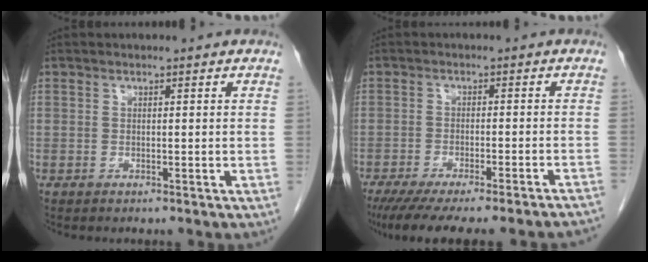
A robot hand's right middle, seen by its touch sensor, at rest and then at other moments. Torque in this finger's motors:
{"motor_torque": [1.08, -1.06, 0.25, 0.12]}